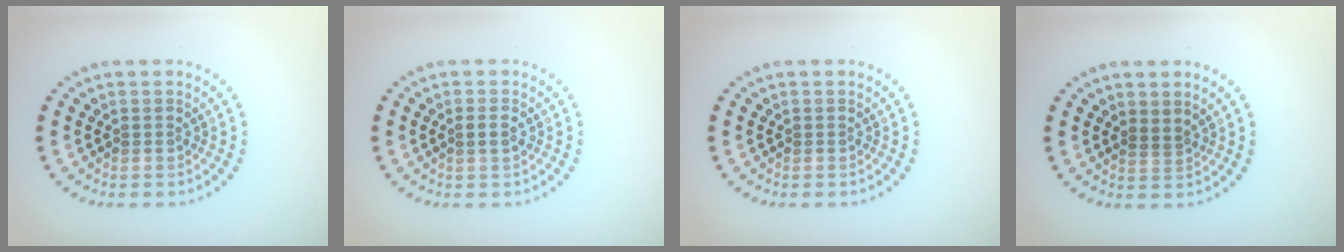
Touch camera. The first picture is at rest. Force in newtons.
{"total": 1.0, "press": 1.0, "slide": 0.4}
{"total": 0.0}
{"total": 0.8, "press": 0.5, "slide": 0.6}